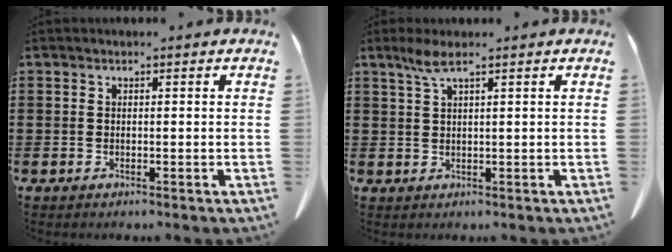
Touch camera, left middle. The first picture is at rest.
{"total": 3.0, "force": [1.8, 0.3, 2.4], "torque": [-0.052, 0.002, 0.031]}